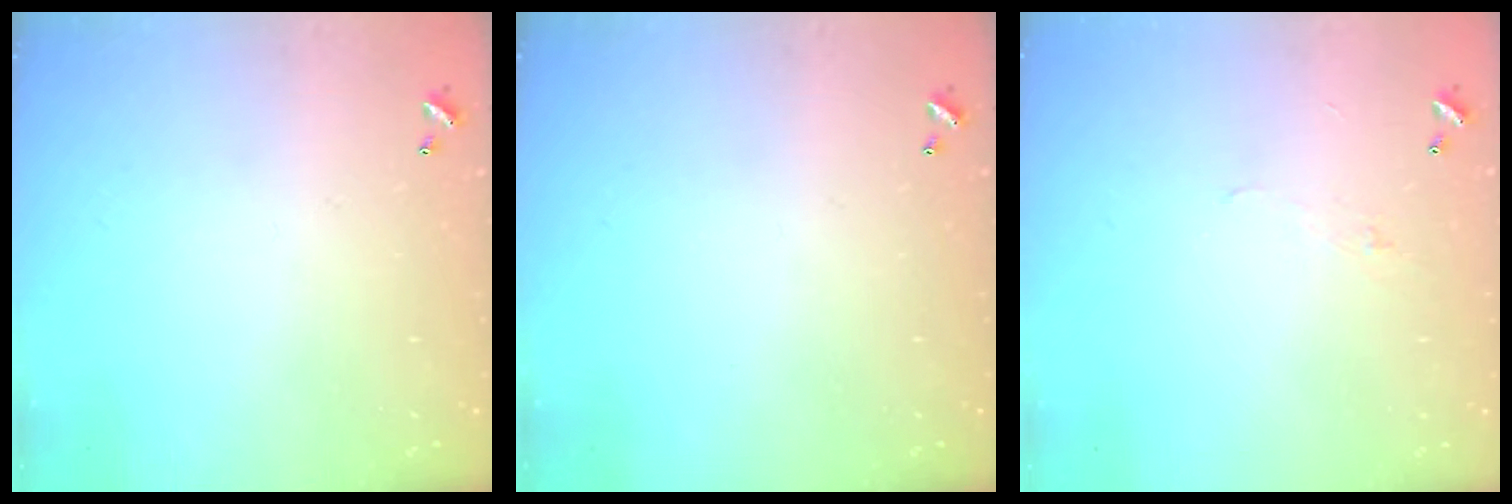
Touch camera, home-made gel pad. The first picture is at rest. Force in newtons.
{"total": 0.0}
{"total": 2.0, "press": 1.9, "slide": 0.5}